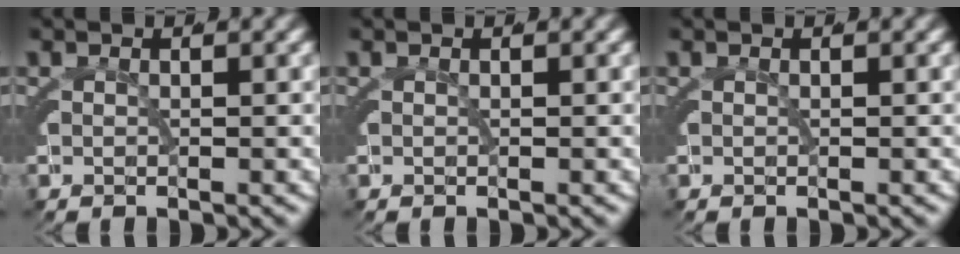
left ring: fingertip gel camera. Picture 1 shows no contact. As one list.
[{"total": 0.0}, {"total": 0.0}]